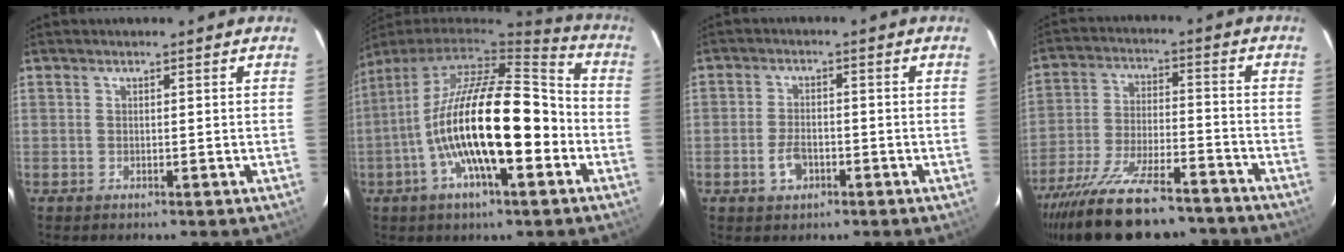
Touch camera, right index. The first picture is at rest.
{"total": 20.8, "force": [-5.5, 6.3, 19.0], "torque": [-0.327, -0.009, -0.100]}
{"total": 4.4, "force": [-1.9, 2.8, 2.8], "torque": [-0.062, 0.002, -0.031]}
{"total": 23.5, "force": [-19.1, 7.2, 11.7], "torque": [-0.228, -0.033, -0.292]}